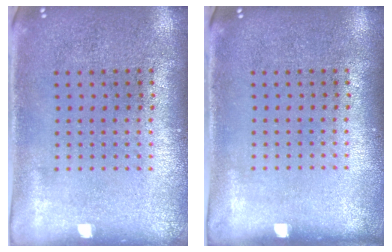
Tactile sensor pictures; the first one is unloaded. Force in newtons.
{"total": 0.0}